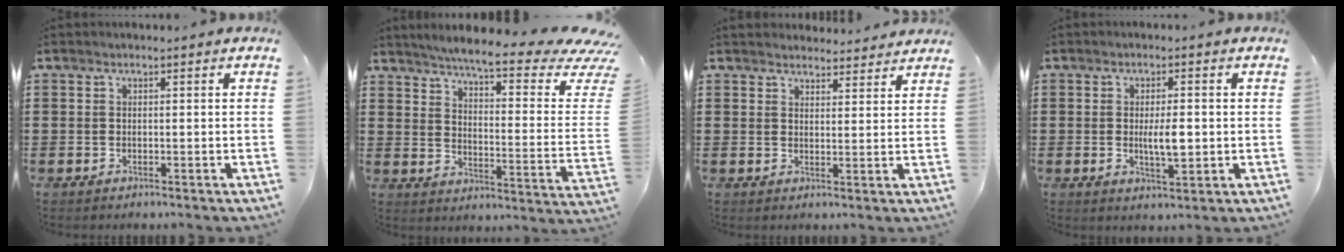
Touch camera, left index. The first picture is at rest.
{"total": 6.9, "force": [5.0, -0.3, 4.7], "torque": [-0.087, -0.047, 0.076]}
{"total": 3.2, "force": [3.1, 0.5, -0.1], "torque": [0.001, -0.014, 0.057]}
{"total": 4.8, "force": [0.1, 1.5, 4.6], "torque": [-0.082, -0.004, -0.004]}